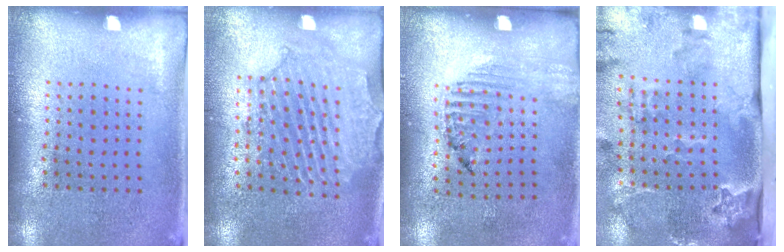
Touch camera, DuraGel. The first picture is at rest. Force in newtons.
{"total": 2.1, "press": 2.0, "slide": 0.6}
{"total": 1.2, "press": 1.2, "slide": 0.4}
{"total": 3.7, "press": 2.5, "slide": 2.7}